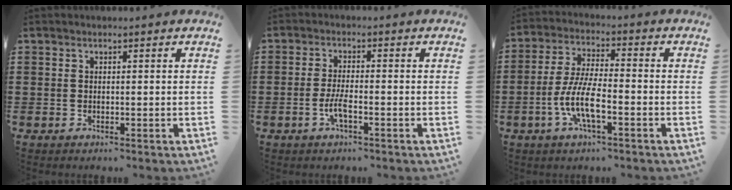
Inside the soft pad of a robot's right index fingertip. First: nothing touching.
{"total": 3.2, "force": [-1.4, 0.6, 2.8], "torque": [-0.064, -0.004, -0.029]}
{"total": 8.2, "force": [-3.0, 2.1, 7.3], "torque": [-0.168, -0.014, -0.064]}